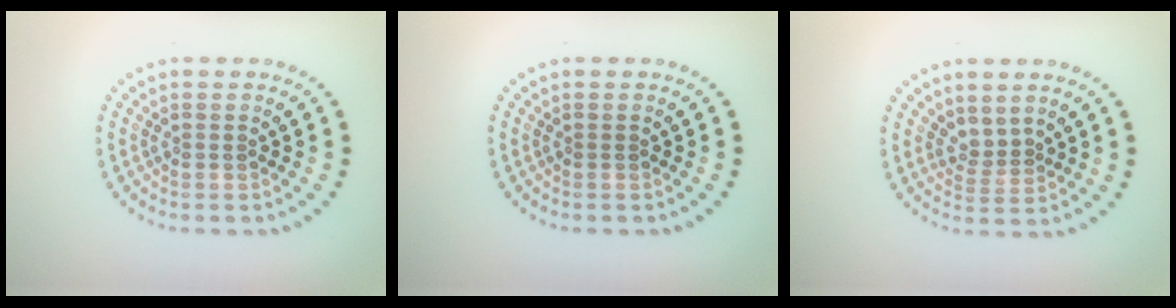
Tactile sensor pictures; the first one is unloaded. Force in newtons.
{"total": 0.0}
{"total": 1.6, "press": 1.1, "slide": 1.1}